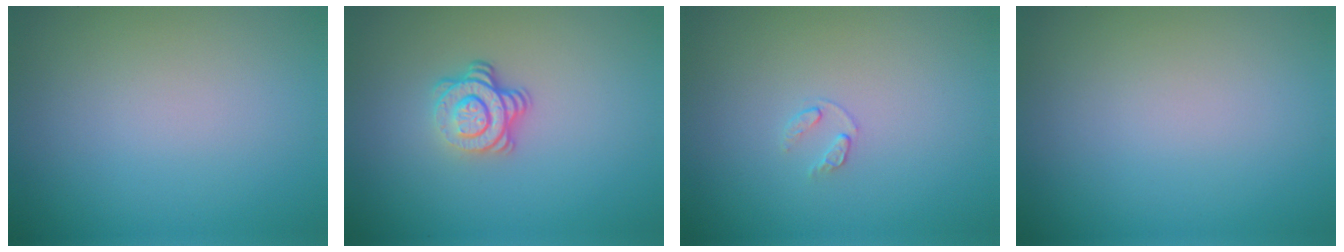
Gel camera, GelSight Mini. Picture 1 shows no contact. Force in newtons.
{"total": 3.7, "press": 2.6, "slide": 2.7}
{"total": 0.8, "press": 0.5, "slide": 0.6}
{"total": 0.0}